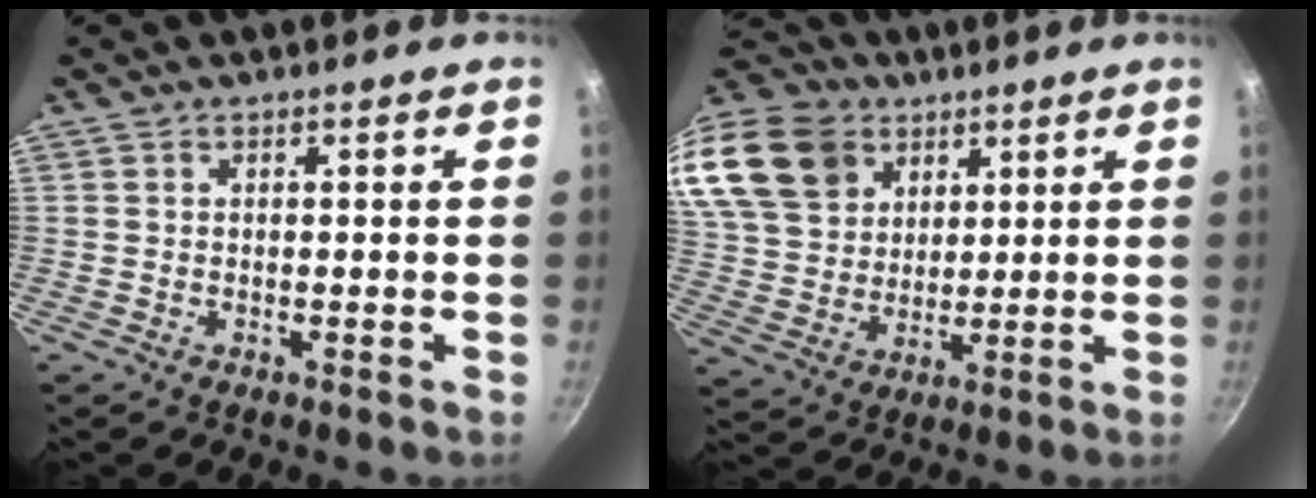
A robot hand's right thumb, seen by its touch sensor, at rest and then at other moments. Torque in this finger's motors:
{"motor_torque": [0.22, 3.86, 0.54, -0.37, 0.17]}